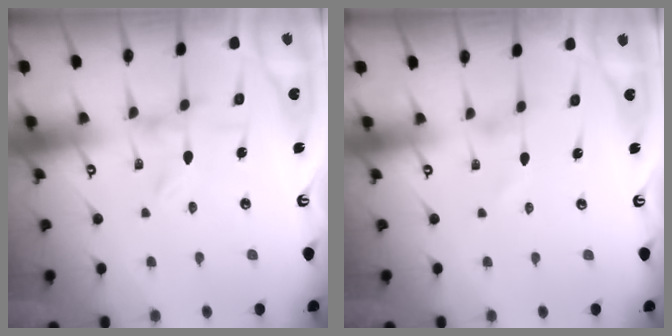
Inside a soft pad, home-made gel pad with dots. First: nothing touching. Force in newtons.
{"total": 0.6, "press": 0.6, "slide": 0.1}